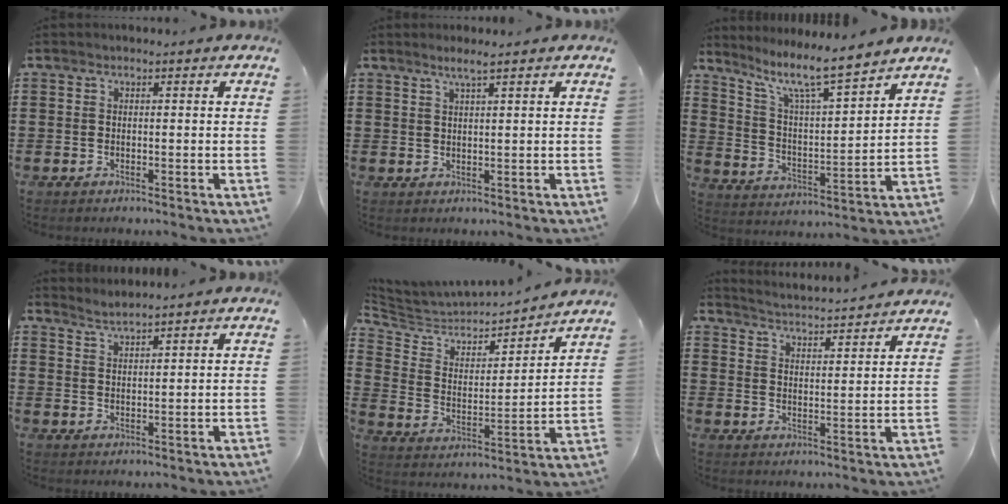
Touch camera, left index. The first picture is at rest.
{"total": 2.2, "force": [1.6, -0.2, 1.5], "torque": [-0.032, 0.000, 0.030]}
{"total": 8.6, "force": [7.4, 0.4, 4.4], "torque": [-0.115, -0.047, 0.122]}
{"total": 1.9, "force": [1.9, -0.4, 0.1], "torque": [-0.007, 0.001, 0.036]}
{"total": 4.1, "force": [3.6, 1.8, 0.7], "torque": [-0.045, -0.035, 0.053]}
{"total": 3.4, "force": [3.3, -0.7, 0.1], "torque": [-0.021, -0.031, 0.052]}